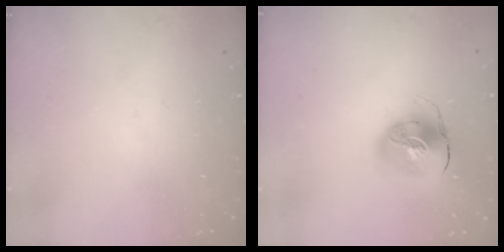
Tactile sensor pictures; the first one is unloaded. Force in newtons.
{"total": 11.2, "press": 11.0, "slide": 1.7}